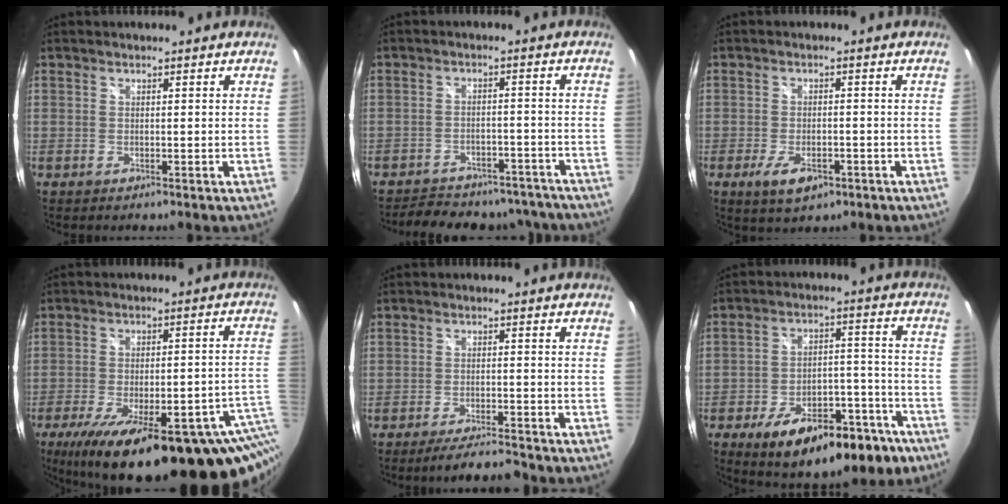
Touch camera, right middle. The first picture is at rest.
{"total": 17.0, "force": [-14.7, 6.7, 5.2], "torque": [-0.114, 0.029, -0.175]}
{"total": 5.8, "force": [-2.9, 2.7, 4.2], "torque": [-0.093, -0.012, -0.046]}
{"total": 29.5, "force": [-16.8, 8.9, 22.5], "torque": [-0.326, -0.035, -0.215]}
{"total": 5.9, "force": [-5.3, 0.5, 2.5], "torque": [-0.060, -0.005, -0.088]}
{"total": 21.1, "force": [-13.4, 9.8, 13.0], "torque": [-0.201, 0.013, -0.169]}